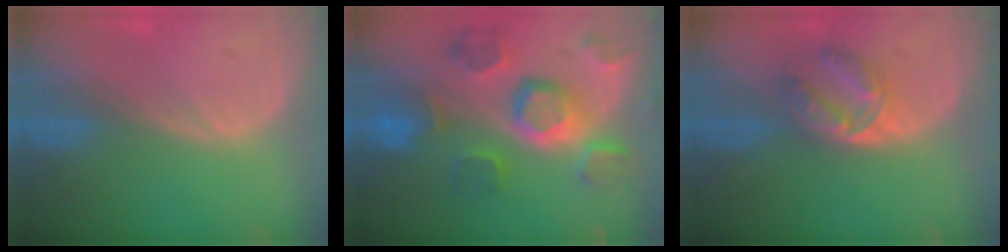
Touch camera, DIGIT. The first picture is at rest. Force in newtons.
{"total": 11.4, "press": 10.1, "slide": 5.2}
{"total": 5.4, "press": 5.3, "slide": 1.2}